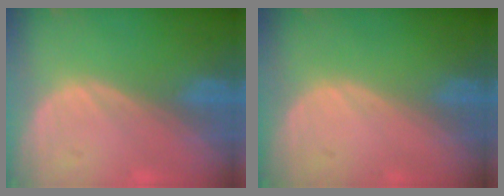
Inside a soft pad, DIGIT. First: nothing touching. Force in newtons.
{"total": 0.0}